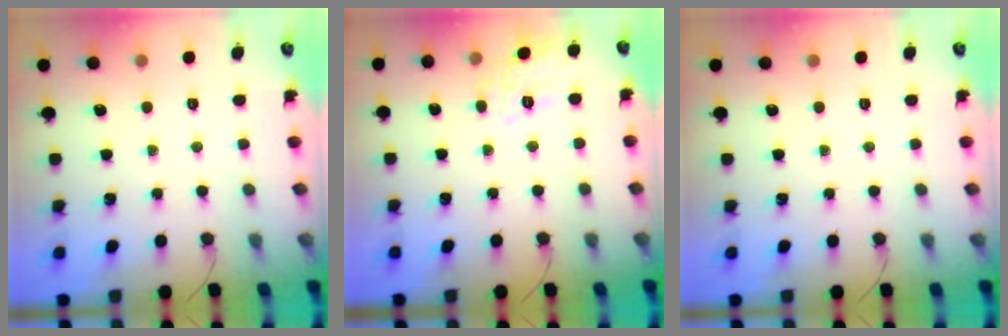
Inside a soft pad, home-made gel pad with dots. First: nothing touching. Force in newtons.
{"total": 7.0, "press": 6.9, "slide": 1.0}
{"total": 0.0}